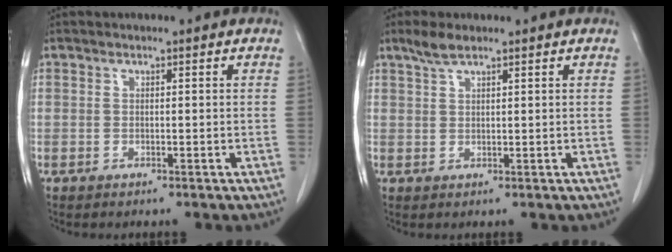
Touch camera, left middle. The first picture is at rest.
{"total": 2.8, "force": [2.2, 0.4, 1.7], "torque": [-0.042, 0.006, 0.045]}